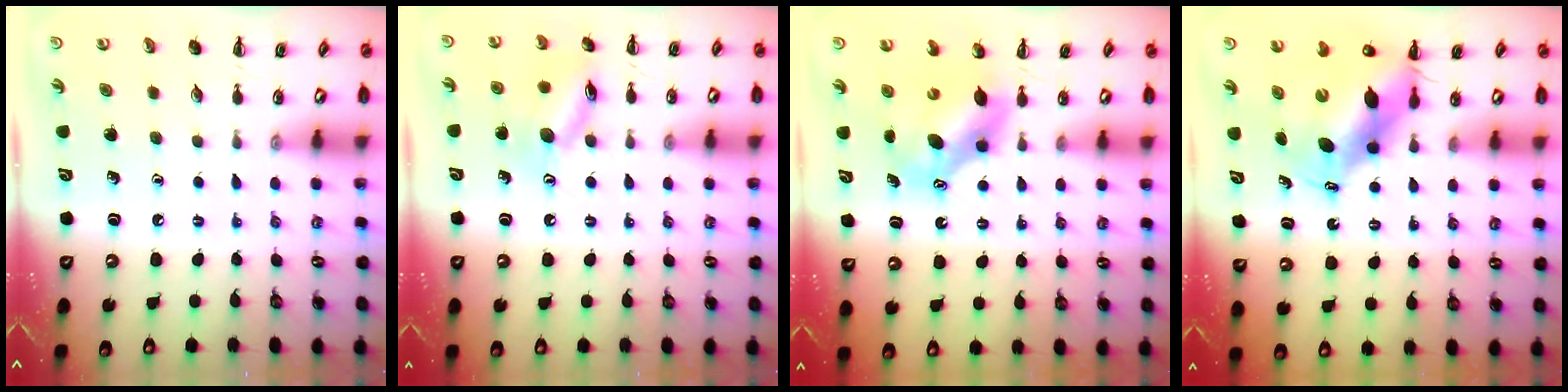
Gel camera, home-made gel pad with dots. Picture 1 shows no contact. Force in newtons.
{"total": 11.0, "press": 11.0, "slide": 0.5}
{"total": 7.0, "press": 6.9, "slide": 1.2}
{"total": 10.2, "press": 9.8, "slide": 2.8}